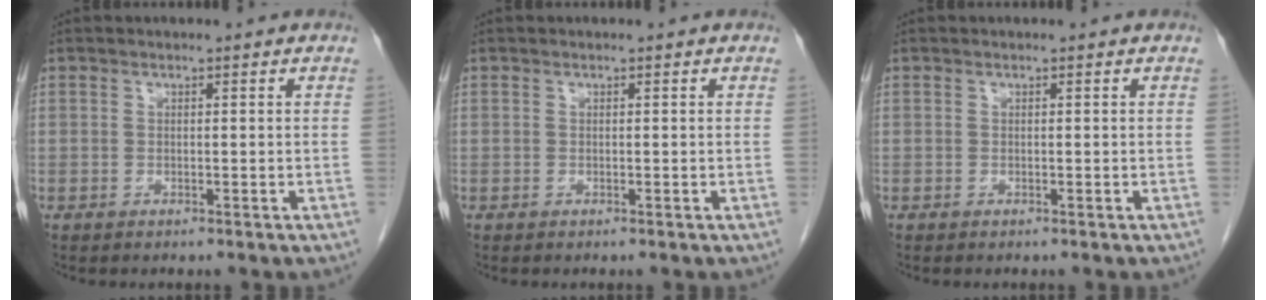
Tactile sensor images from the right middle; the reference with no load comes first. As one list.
[{"total": 0.0}, {"total": 0.0}]